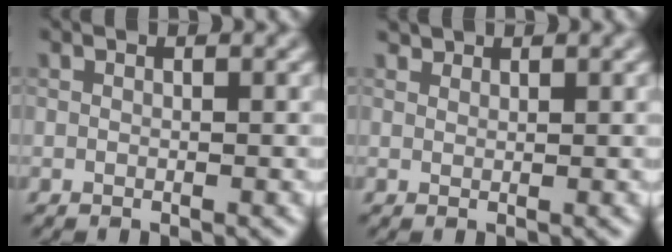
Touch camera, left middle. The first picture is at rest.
{"total": 1.3, "force": [1.2, 0.4, 0.2], "torque": [-0.009, -0.002, 0.017]}